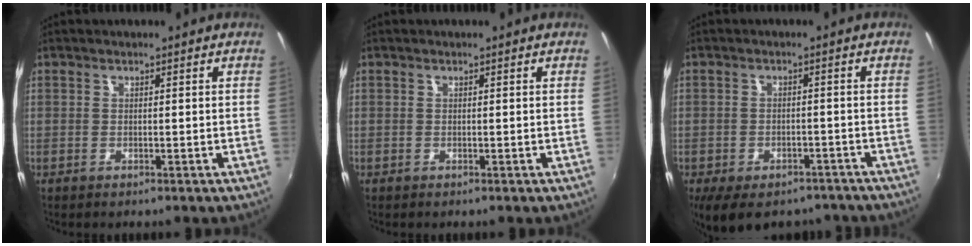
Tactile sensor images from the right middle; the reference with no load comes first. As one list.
[{"total": 0.0}, {"total": 13.7, "force": [-9.7, 7.4, 6.4], "torque": [-0.136, -0.014, -0.128]}]